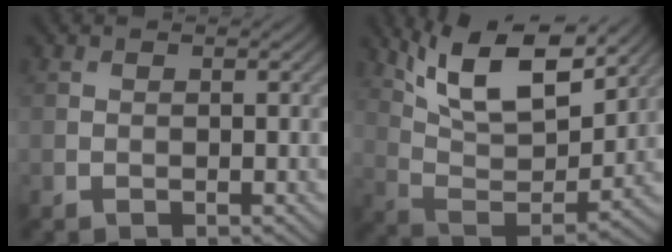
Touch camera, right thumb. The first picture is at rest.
{"total": 14.5, "force": [9.4, 5.1, 9.8], "torque": [-0.196, 0.005, 0.155]}